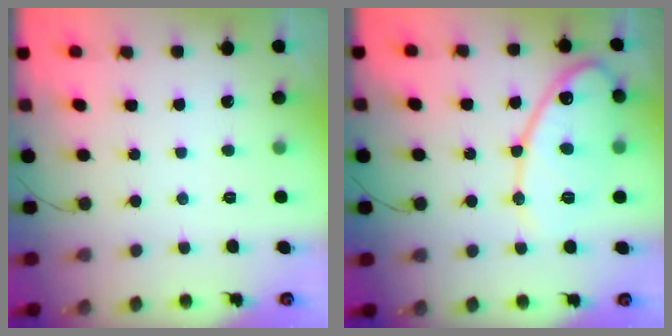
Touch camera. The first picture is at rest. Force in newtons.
{"total": 14.4, "press": 14.4, "slide": 1.0}